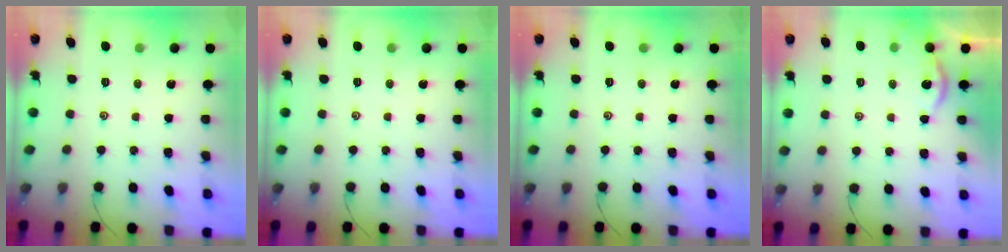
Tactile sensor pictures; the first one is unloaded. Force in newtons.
{"total": 0.0}
{"total": 0.0}
{"total": 1.8, "press": 1.8, "slide": 0.3}